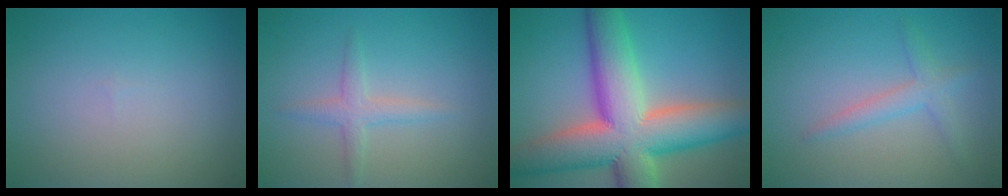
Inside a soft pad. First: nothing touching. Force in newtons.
{"total": 2.0, "press": 2.0, "slide": 0.2}
{"total": 13.7, "press": 13.7, "slide": 0.9}
{"total": 2.1, "press": 2.1, "slide": 0.1}